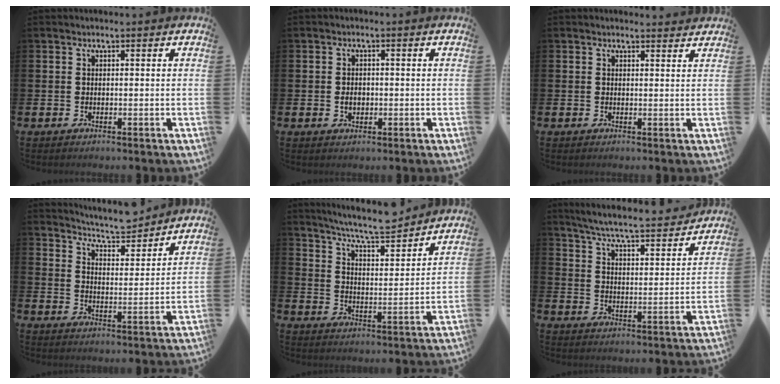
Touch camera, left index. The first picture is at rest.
{"total": 1.9, "force": [-0.2, 1.4, 1.2], "torque": [-0.013, 0.003, -0.008]}
{"total": 1.5, "force": [1.5, 0.2, 0.0], "torque": [0.009, -0.007, 0.025]}
{"total": 6.2, "force": [6.1, 0.6, 0.7], "torque": [-0.035, -0.042, 0.108]}
{"total": 7.7, "force": [7.4, 0.4, 2.2], "torque": [-0.066, -0.048, 0.129]}
{"total": 6.5, "force": [6.1, 0.2, 2.1], "torque": [-0.067, -0.046, 0.103]}